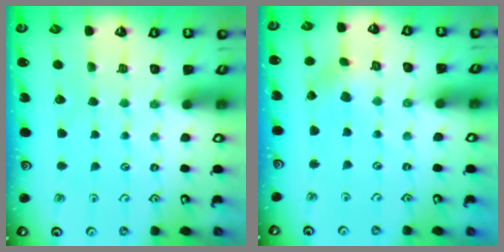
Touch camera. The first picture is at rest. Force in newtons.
{"total": 2.3, "press": 2.3, "slide": 0.3}